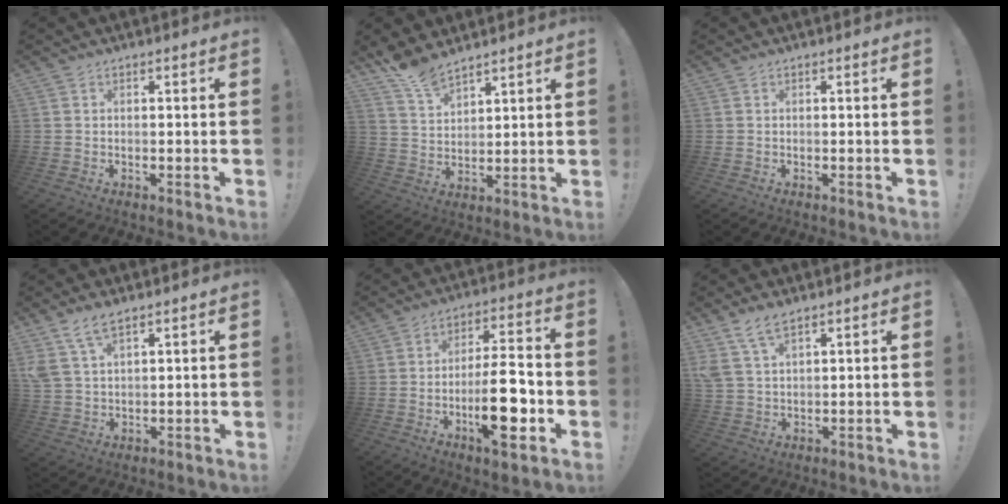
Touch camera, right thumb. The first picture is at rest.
{"total": 8.0, "force": [7.2, 2.5, 2.4], "torque": [-0.046, -0.048, 0.137]}
{"total": 0.0}
{"total": 6.9, "force": [4.8, 3.1, 3.9], "torque": [-0.069, -0.015, 0.093]}
{"total": 16.7, "force": [-4.8, 5.0, 15.2], "torque": [-0.239, 0.010, -0.078]}
{"total": 6.7, "force": [4.7, 2.9, 3.7], "torque": [-0.074, -0.014, 0.092]}